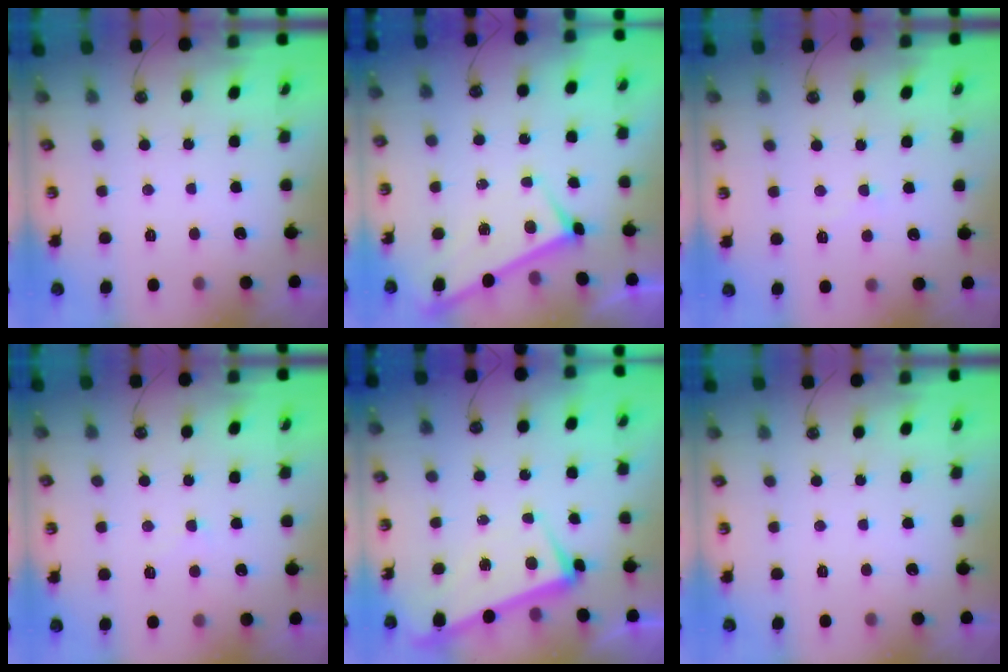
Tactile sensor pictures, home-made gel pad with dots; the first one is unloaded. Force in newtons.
{"total": 2.9, "press": 2.9, "slide": 0.3}
{"total": 2.9, "press": 2.8, "slide": 0.8}
{"total": 1.9, "press": 1.8, "slide": 0.6}
{"total": 0.8, "press": 0.6, "slide": 0.6}
{"total": 0.0}